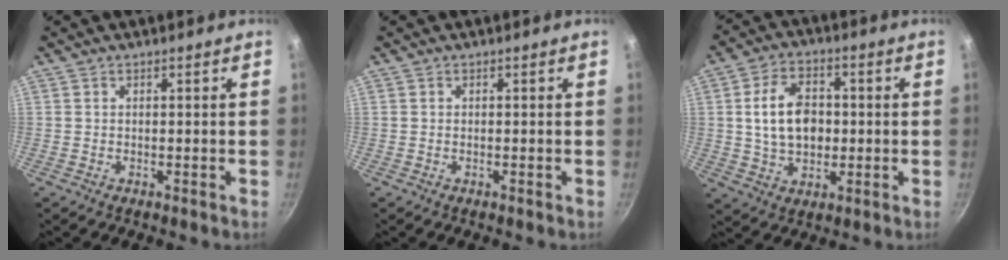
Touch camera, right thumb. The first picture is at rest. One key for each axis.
{"total": 0.0}
{"total": 11.6, "fx": 0.7, "fy": 8.1, "fz": 8.4, "tx": -0.124, "ty": 0.010, "tz": 0.010}